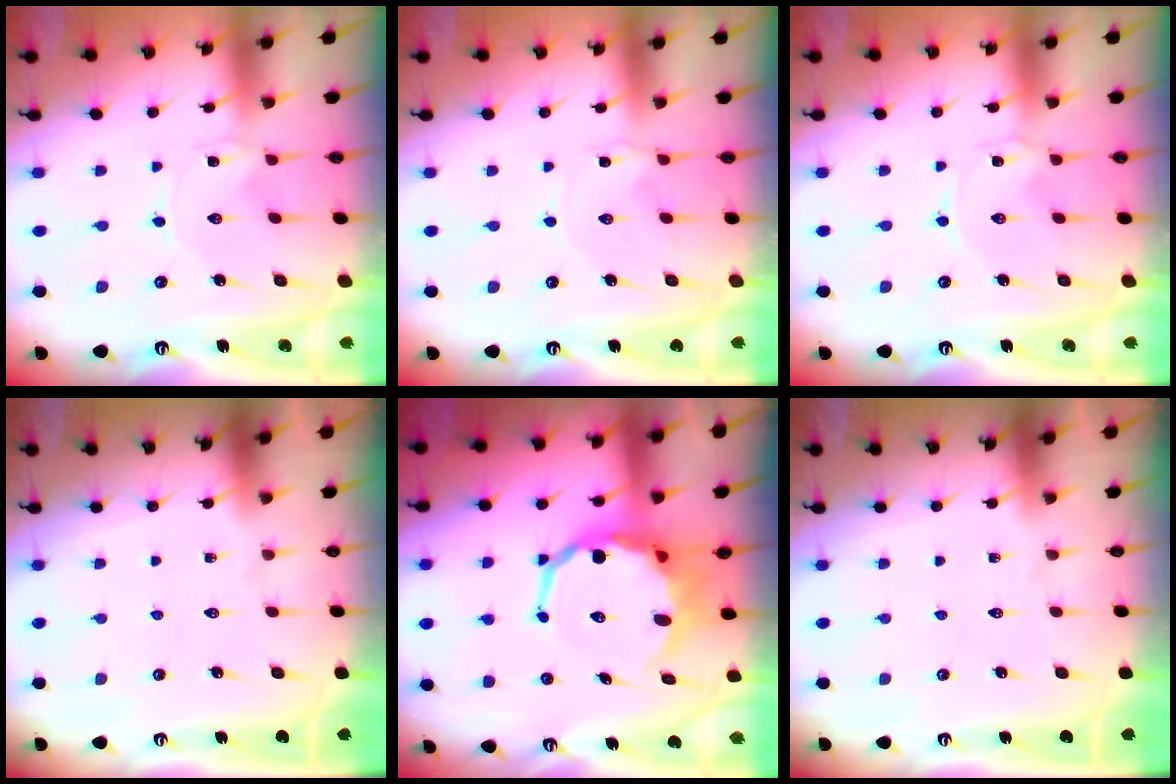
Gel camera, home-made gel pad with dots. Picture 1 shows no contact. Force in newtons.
{"total": 1.8, "press": 1.8, "slide": 0.3}
{"total": 0.0}
{"total": 0.0}
{"total": 10.6, "press": 10.4, "slide": 2.3}
{"total": 0.0}